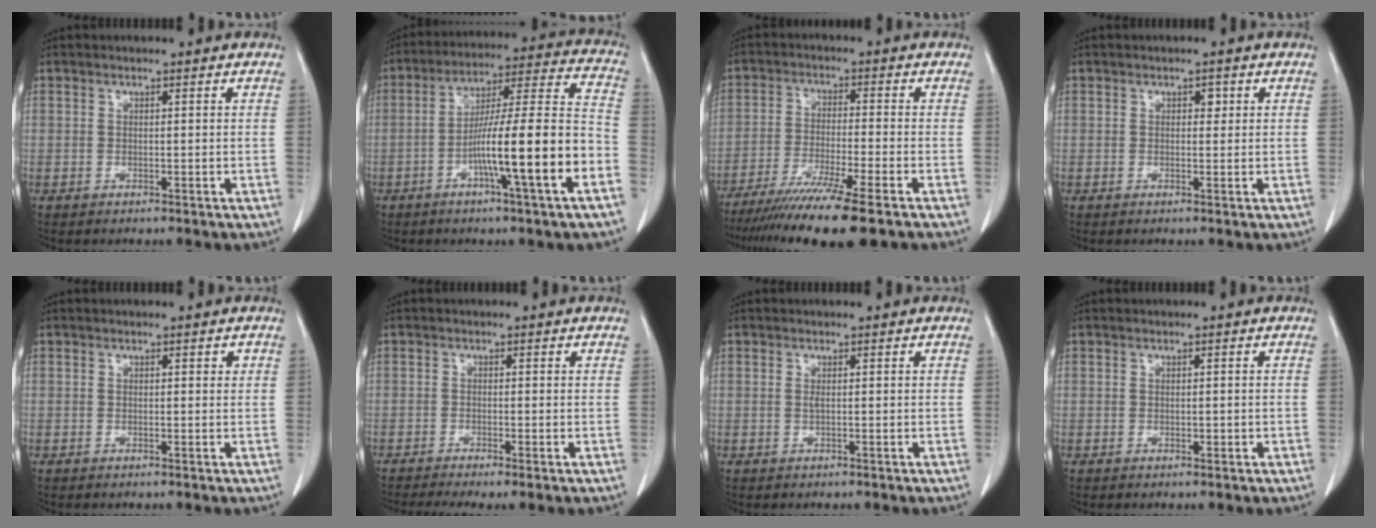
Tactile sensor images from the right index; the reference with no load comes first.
{"total": 16.9, "force": [-6.0, -0.2, 15.8], "torque": [-0.255, 0.008, -0.098]}
{"total": 13.9, "force": [-10.7, -0.8, 8.9], "torque": [-0.153, -0.042, -0.173]}
{"total": 1.2, "force": [0.4, 0.8, 0.8], "torque": [-0.007, 0.002, 0.004]}
{"total": 0.7, "force": [0.3, 0.4, 0.5], "torque": [-0.004, 0.000, 0.002]}
{"total": 4.6, "force": [-3.3, 0.4, 3.1], "torque": [-0.047, -0.009, -0.054]}
{"total": 0.5, "force": [0.1, 0.0, 0.5], "torque": [-0.016, -0.002, 0.002]}
{"total": 0.7, "force": [-0.1, 0.4, 0.5], "torque": [-0.007, 0.000, 0.002]}